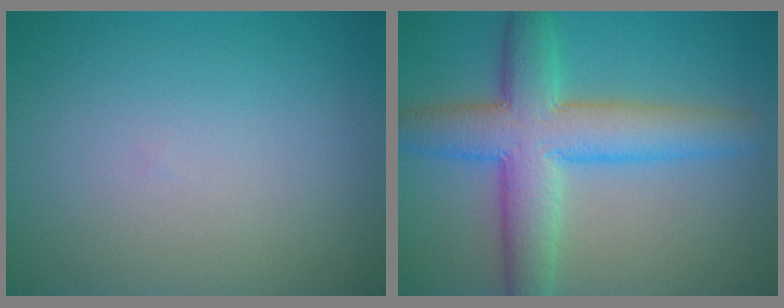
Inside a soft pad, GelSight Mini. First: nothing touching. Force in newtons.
{"total": 7.9, "press": 7.9, "slide": 0.3}